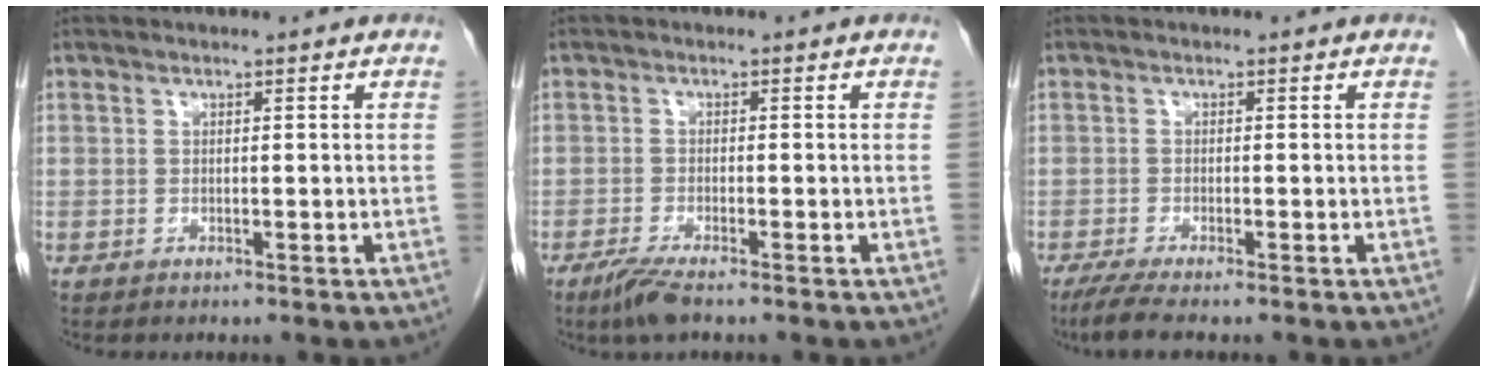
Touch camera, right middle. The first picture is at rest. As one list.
[{"total": 3.6, "force": [-2.6, 0.3, 2.4], "torque": [-0.054, -0.010, -0.052]}, {"total": 3.8, "force": [-3.0, 0.1, 2.4], "torque": [-0.049, -0.011, -0.055]}]